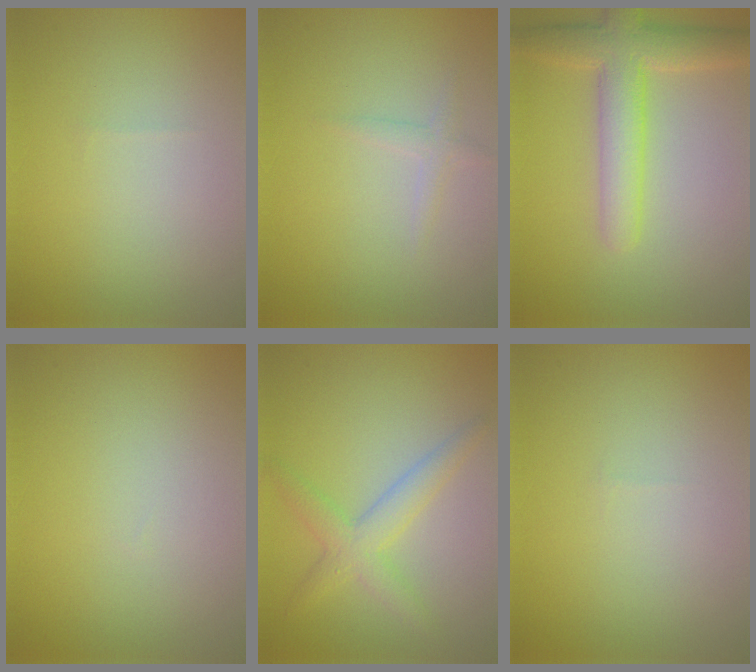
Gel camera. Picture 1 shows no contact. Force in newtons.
{"total": 1.1, "press": 1.1, "slide": 0.0}
{"total": 5.3, "press": 5.3, "slide": 0.2}
{"total": 0.0}
{"total": 3.3, "press": 3.3, "slide": 0.1}
{"total": 0.0}